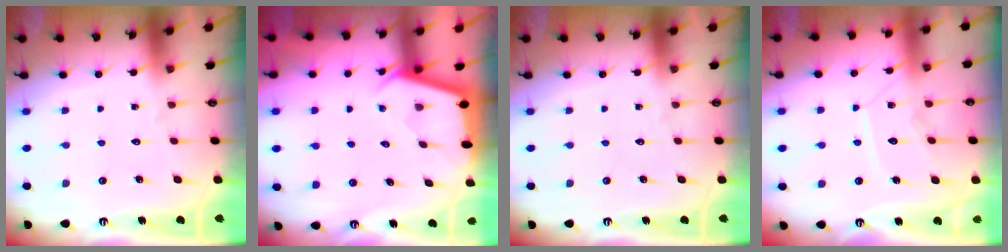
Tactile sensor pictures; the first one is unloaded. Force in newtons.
{"total": 2.4, "press": 2.4, "slide": 0.2}
{"total": 0.0}
{"total": 9.8, "press": 9.8, "slide": 0.8}